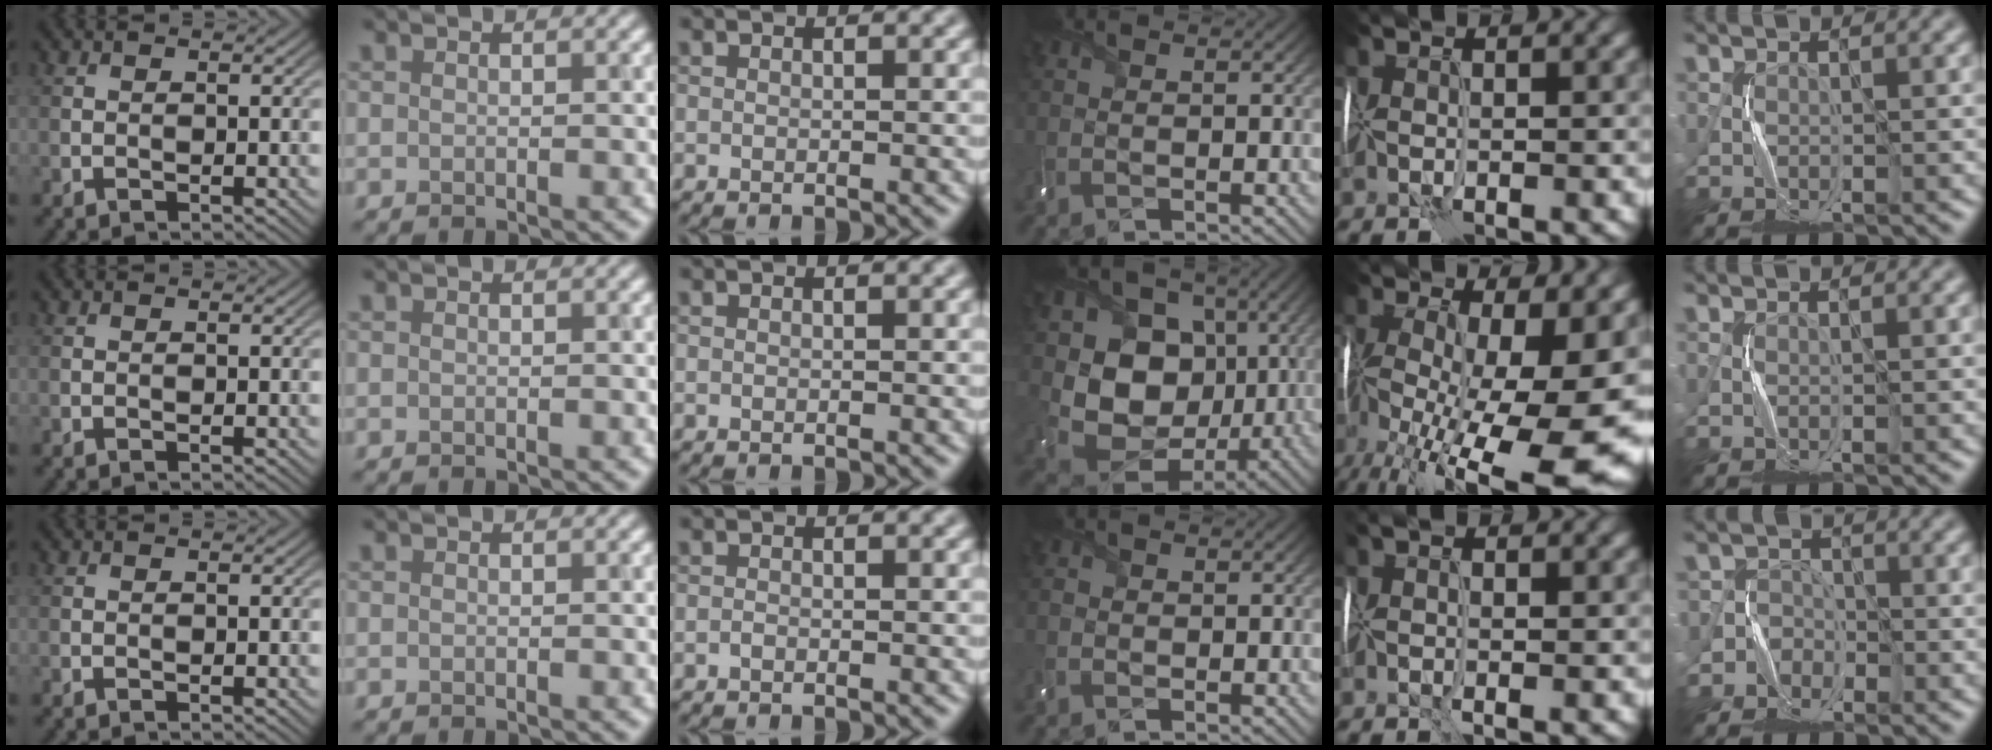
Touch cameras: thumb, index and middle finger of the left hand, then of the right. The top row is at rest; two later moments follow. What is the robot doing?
{"motion": "wrap", "object": "receipt paper"}